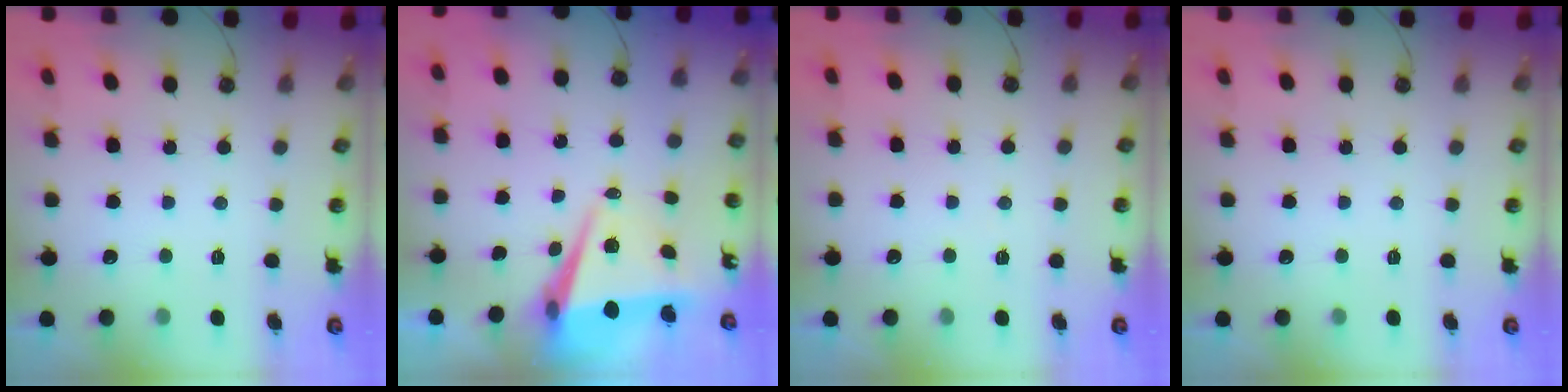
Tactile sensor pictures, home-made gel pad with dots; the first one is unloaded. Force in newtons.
{"total": 7.4, "press": 6.5, "slide": 3.5}
{"total": 4.9, "press": 2.7, "slide": 4.1}
{"total": 0.0}